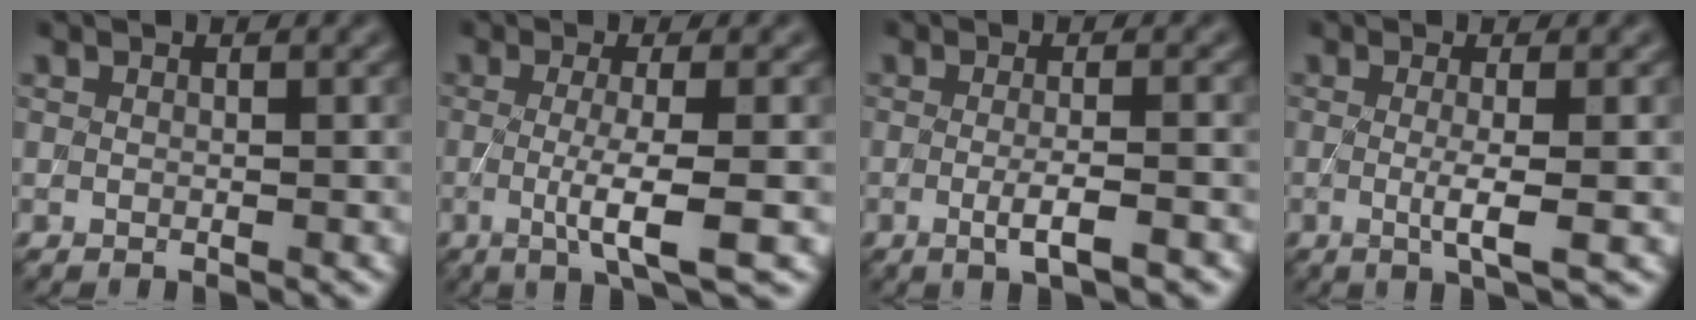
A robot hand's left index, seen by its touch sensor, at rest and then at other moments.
{"total": 5.1, "force": [-0.8, 1.1, 4.9], "torque": [-0.082, -0.010, -0.016]}
{"total": 3.1, "force": [-0.8, 0.7, 3.0], "torque": [-0.047, -0.004, -0.016]}
{"total": 3.2, "force": [-0.3, 0.6, 3.1], "torque": [-0.053, -0.008, -0.007]}